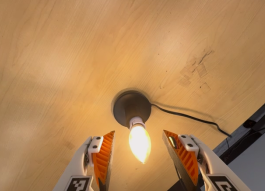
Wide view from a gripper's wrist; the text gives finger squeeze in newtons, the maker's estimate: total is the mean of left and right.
{"total": 0.0}